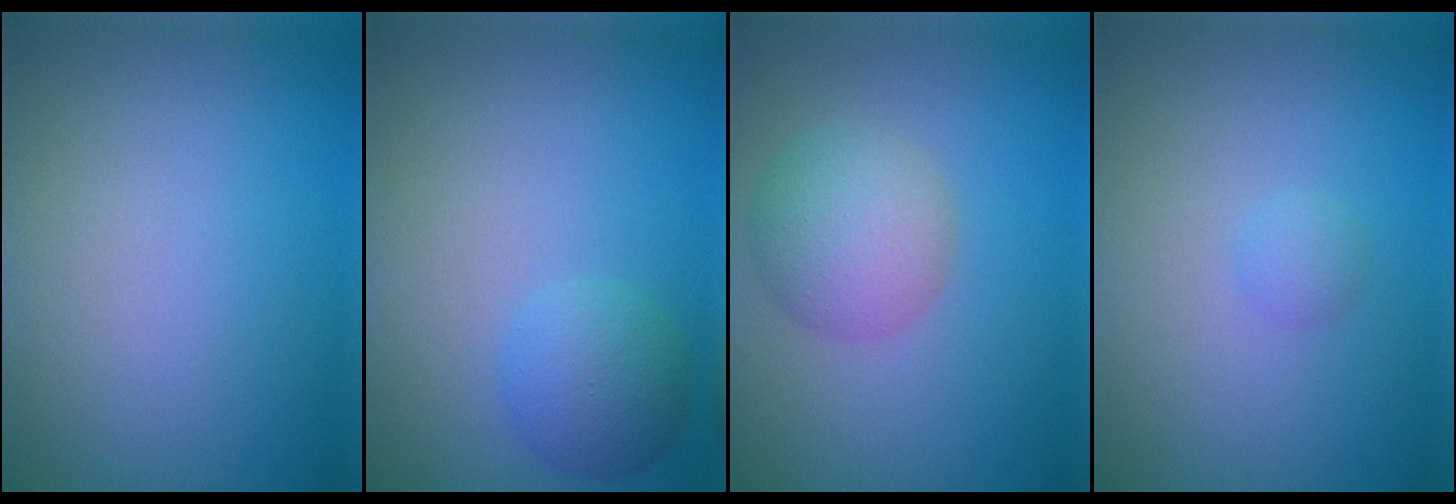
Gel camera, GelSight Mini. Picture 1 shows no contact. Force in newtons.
{"total": 3.0, "press": 3.0, "slide": 0.0}
{"total": 4.4, "press": 4.4, "slide": 0.1}
{"total": 0.9, "press": 0.9, "slide": 0.1}